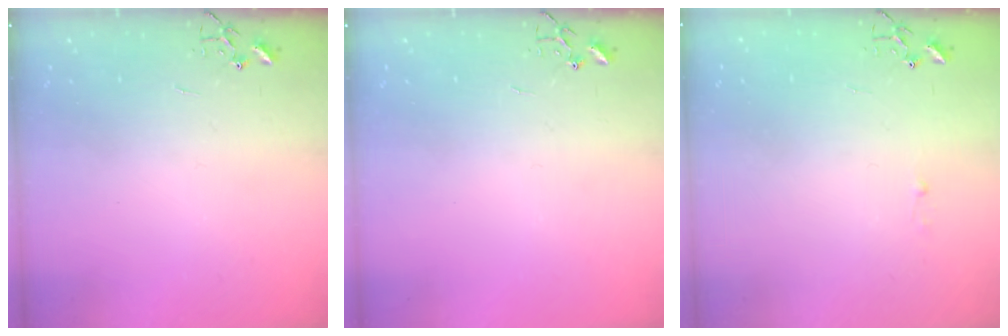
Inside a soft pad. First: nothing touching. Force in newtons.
{"total": 0.0}
{"total": 1.8, "press": 1.8, "slide": 0.2}